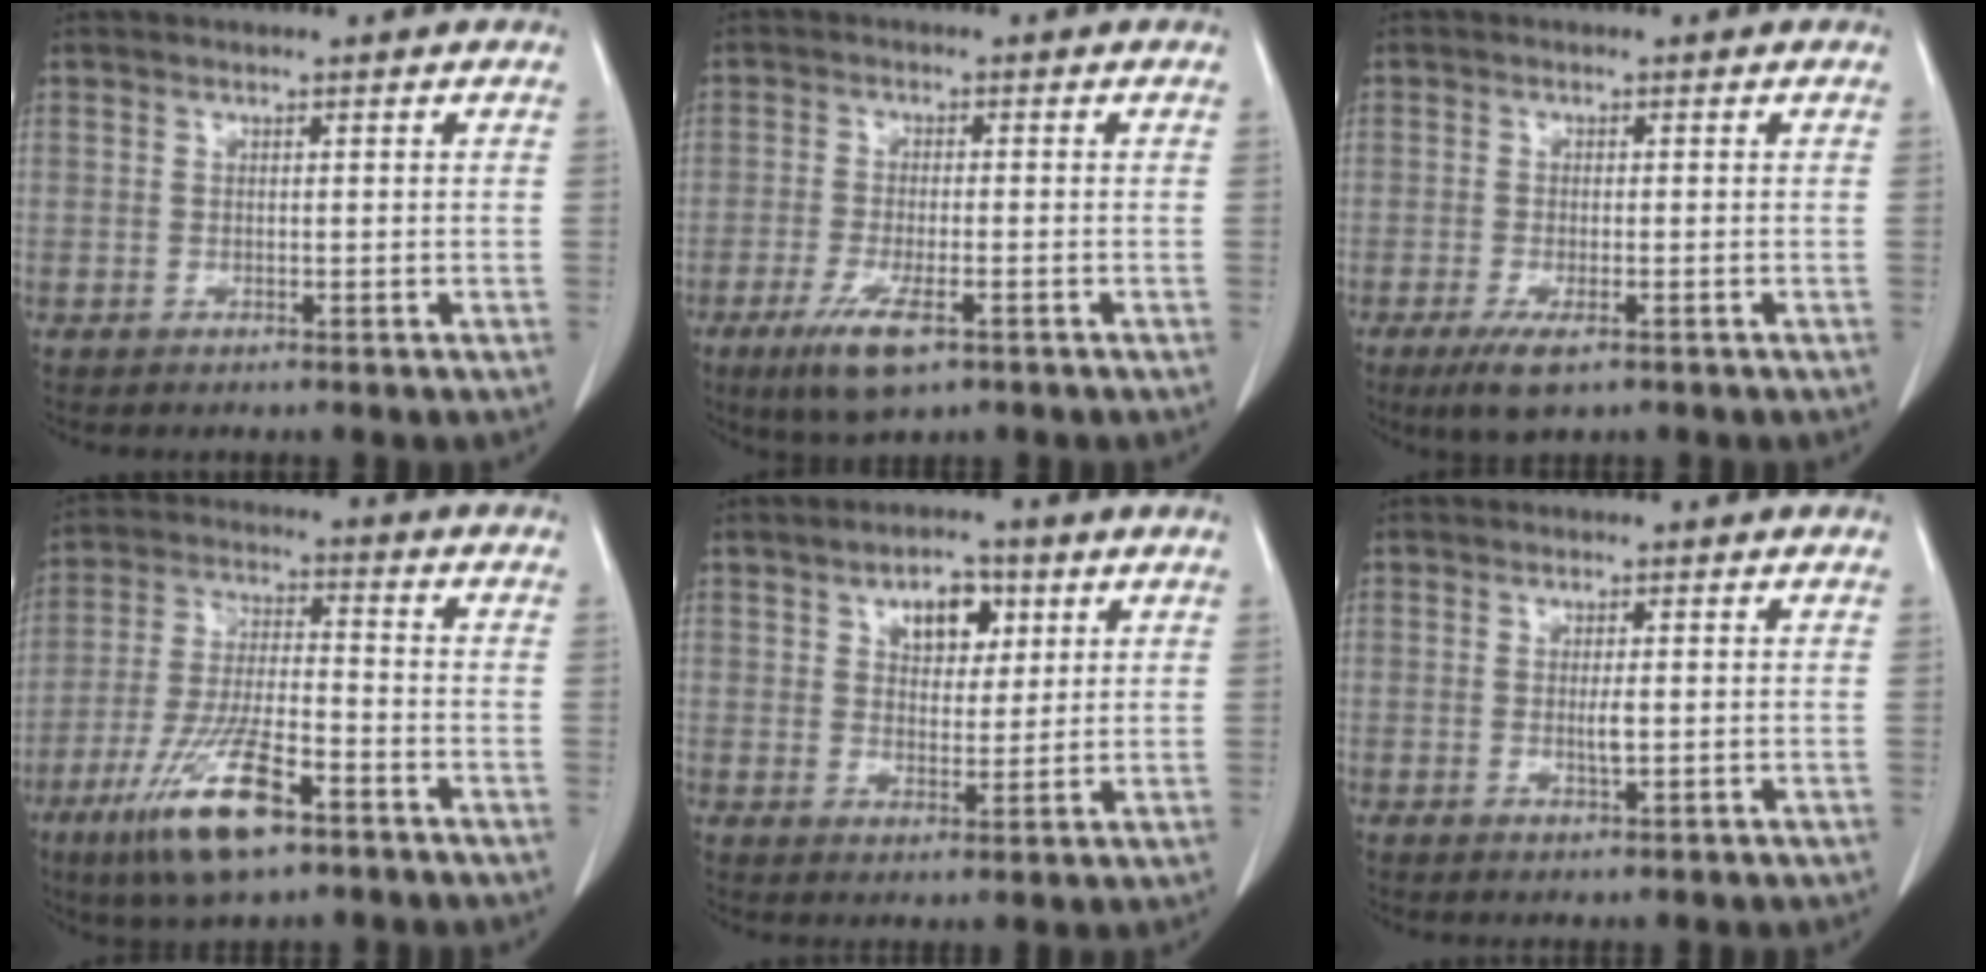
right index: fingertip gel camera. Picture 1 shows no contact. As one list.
[{"total": 7.0, "force": [-3.8, 1.8, 5.6], "torque": [-0.108, -0.015, -0.061]}, {"total": 4.6, "force": [-2.6, 1.2, 3.5], "torque": [-0.067, -0.010, -0.040]}, {"total": 13.1, "force": [-7.4, 2.9, 10.4], "torque": [-0.209, -0.020, -0.131]}, {"total": 6.3, "force": [2.8, 3.6, 4.3], "torque": [-0.066, 0.010, 0.046]}, {"total": 1.9, "force": [-0.1, 0.3, 1.8], "torque": [-0.036, -0.003, -0.002]}]